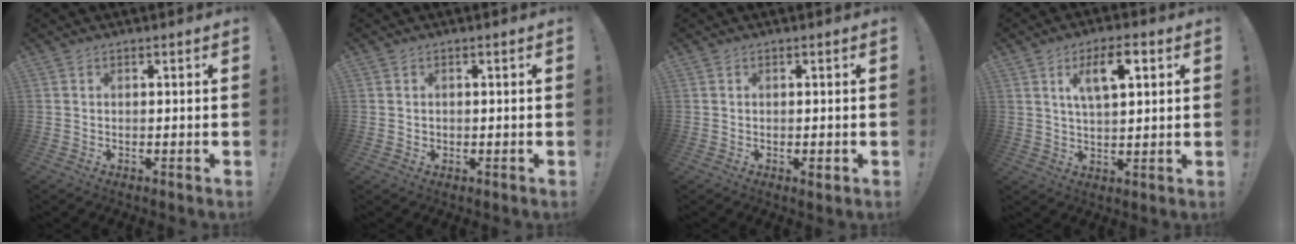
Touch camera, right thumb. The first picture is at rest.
{"total": 0.9, "force": [0.0, 0.9, -0.1], "torque": [-0.005, 0.005, 0.001]}
{"total": 1.1, "force": [-0.4, 0.4, 1.0], "torque": [-0.010, 0.001, -0.006]}
{"total": 9.1, "force": [3.7, 3.5, 7.6], "torque": [-0.123, -0.001, 0.061]}